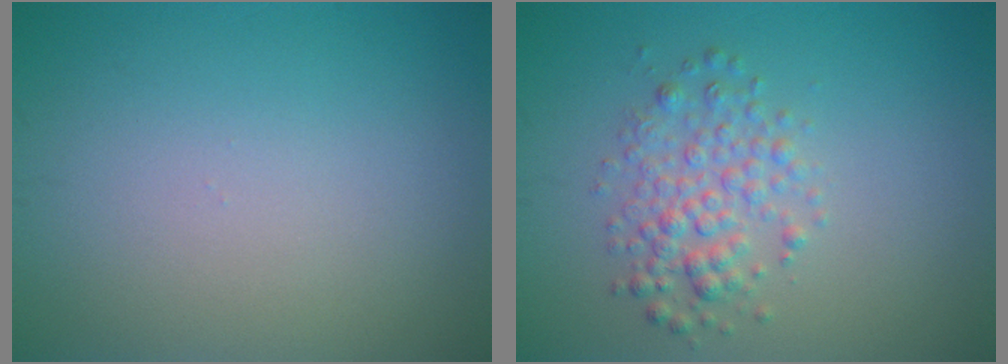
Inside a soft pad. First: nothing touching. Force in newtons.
{"total": 3.1, "press": 3.1, "slide": 0.1}